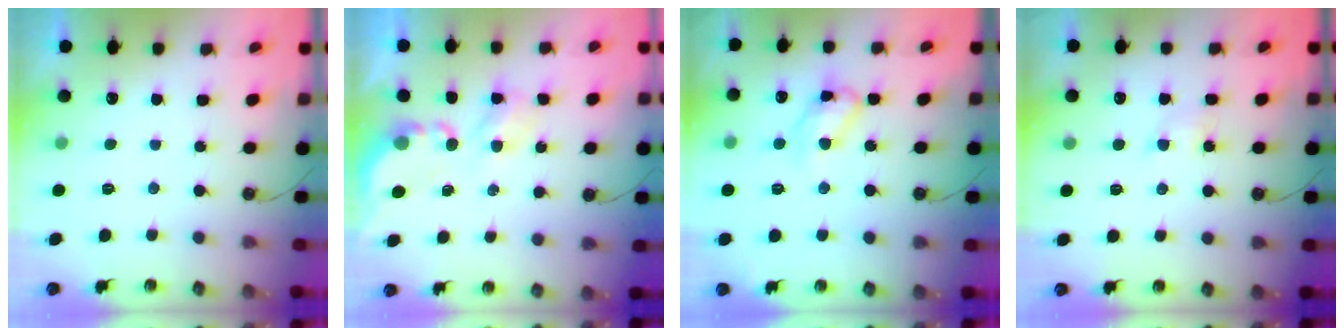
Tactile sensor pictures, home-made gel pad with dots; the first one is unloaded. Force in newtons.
{"total": 3.9, "press": 3.9, "slide": 0.1}
{"total": 11.4, "press": 11.3, "slide": 1.1}
{"total": 4.5, "press": 4.4, "slide": 0.7}